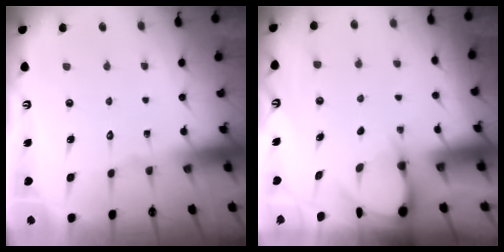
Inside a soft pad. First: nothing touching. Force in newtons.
{"total": 3.3, "press": 3.3, "slide": 0.4}